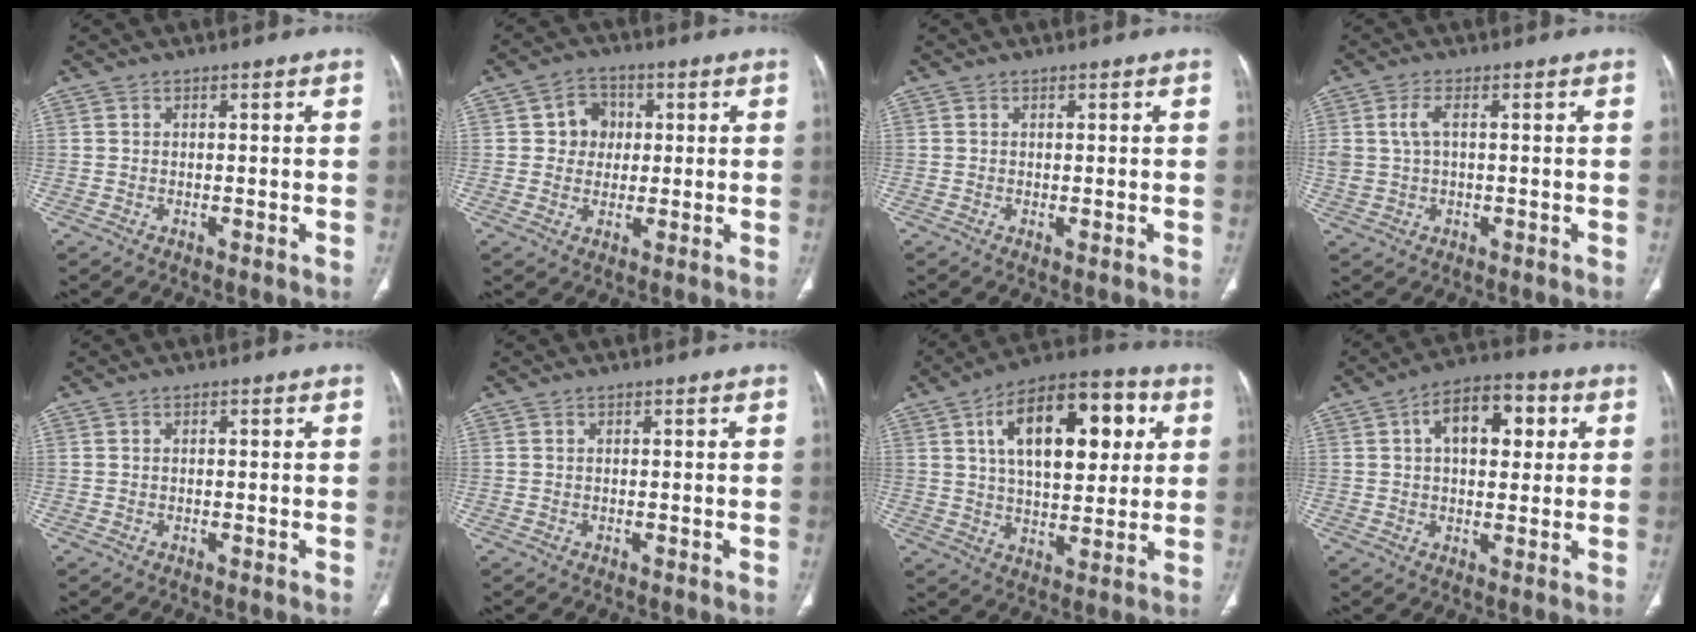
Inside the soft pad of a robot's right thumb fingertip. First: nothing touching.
{"total": 5.9, "force": [0.9, 5.3, 2.4], "torque": [-0.002, 0.007, 0.010]}
{"total": 0.6, "force": [0.0, 0.2, 0.6], "torque": [-0.014, -0.005, 0.001]}
{"total": 4.1, "force": [0.9, 2.1, 3.4], "torque": [-0.086, 0.005, 0.019]}
{"total": 0.0}
{"total": 0.0}
{"total": 21.0, "force": [6.3, 10.7, 16.9], "torque": [-0.227, 0.004, 0.094]}
{"total": 12.1, "force": [3.4, 6.8, 9.3], "torque": [-0.113, 0.017, 0.047]}